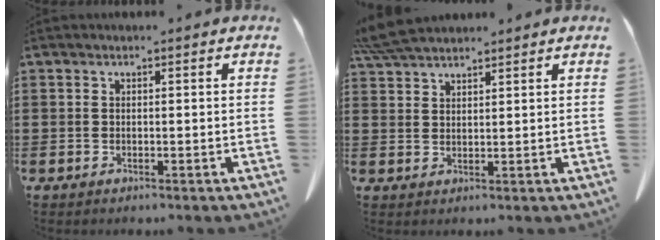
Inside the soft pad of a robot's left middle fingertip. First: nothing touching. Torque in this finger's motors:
{"motor_torque": [1.90, 0.24, 0.15, 0.10]}